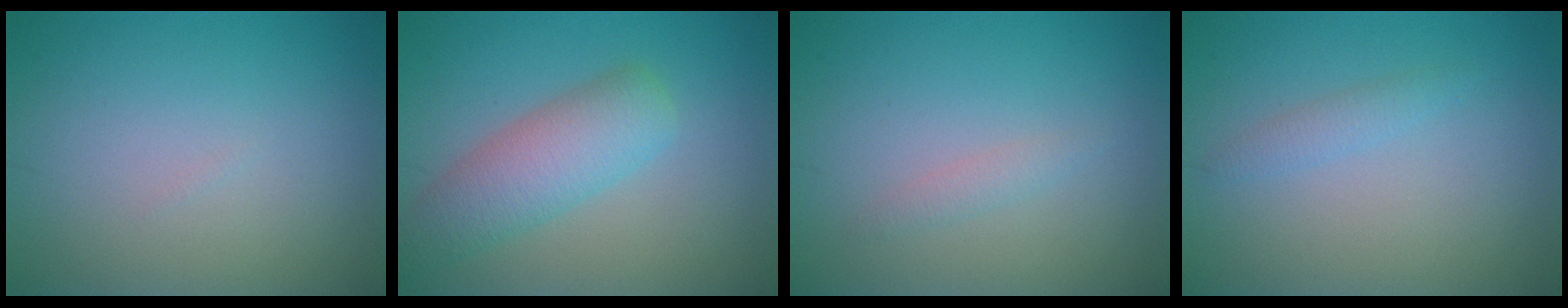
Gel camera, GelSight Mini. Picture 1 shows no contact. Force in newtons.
{"total": 4.9, "press": 4.9, "slide": 0.3}
{"total": 1.0, "press": 1.0, "slide": 0.1}
{"total": 1.2, "press": 1.2, "slide": 0.0}